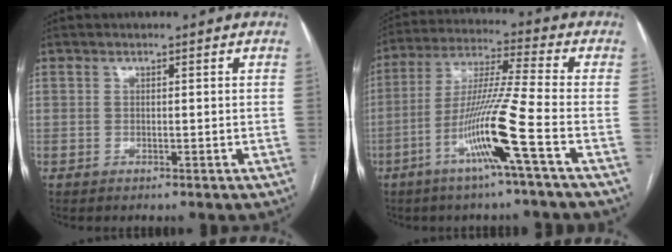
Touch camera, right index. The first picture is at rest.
{"total": 12.7, "force": [-5.2, -1.8, 11.5], "torque": [-0.224, -0.007, -0.104]}